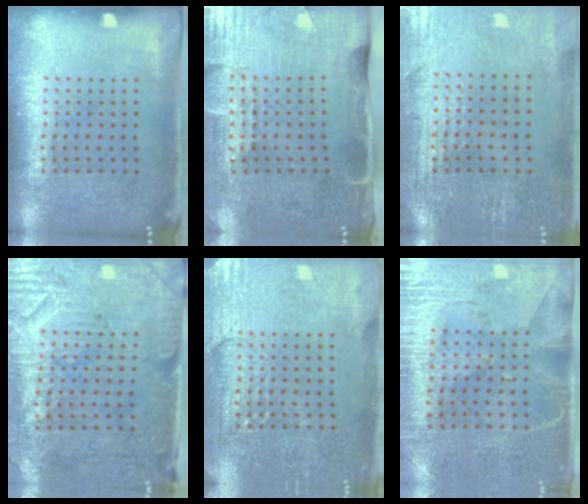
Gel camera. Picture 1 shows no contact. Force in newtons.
{"total": 4.4, "press": 3.7, "slide": 2.4}
{"total": 0.6, "press": 0.5, "slide": 0.3}
{"total": 3.1, "press": 2.7, "slide": 1.6}
{"total": 2.9, "press": 2.9, "slide": 0.4}
{"total": 2.9, "press": 2.5, "slide": 1.4}